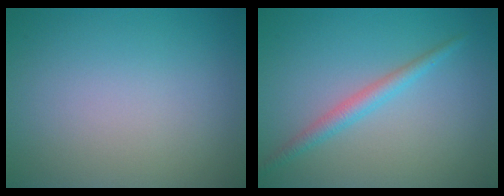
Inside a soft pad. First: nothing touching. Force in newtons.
{"total": 2.0, "press": 2.0, "slide": 0.1}